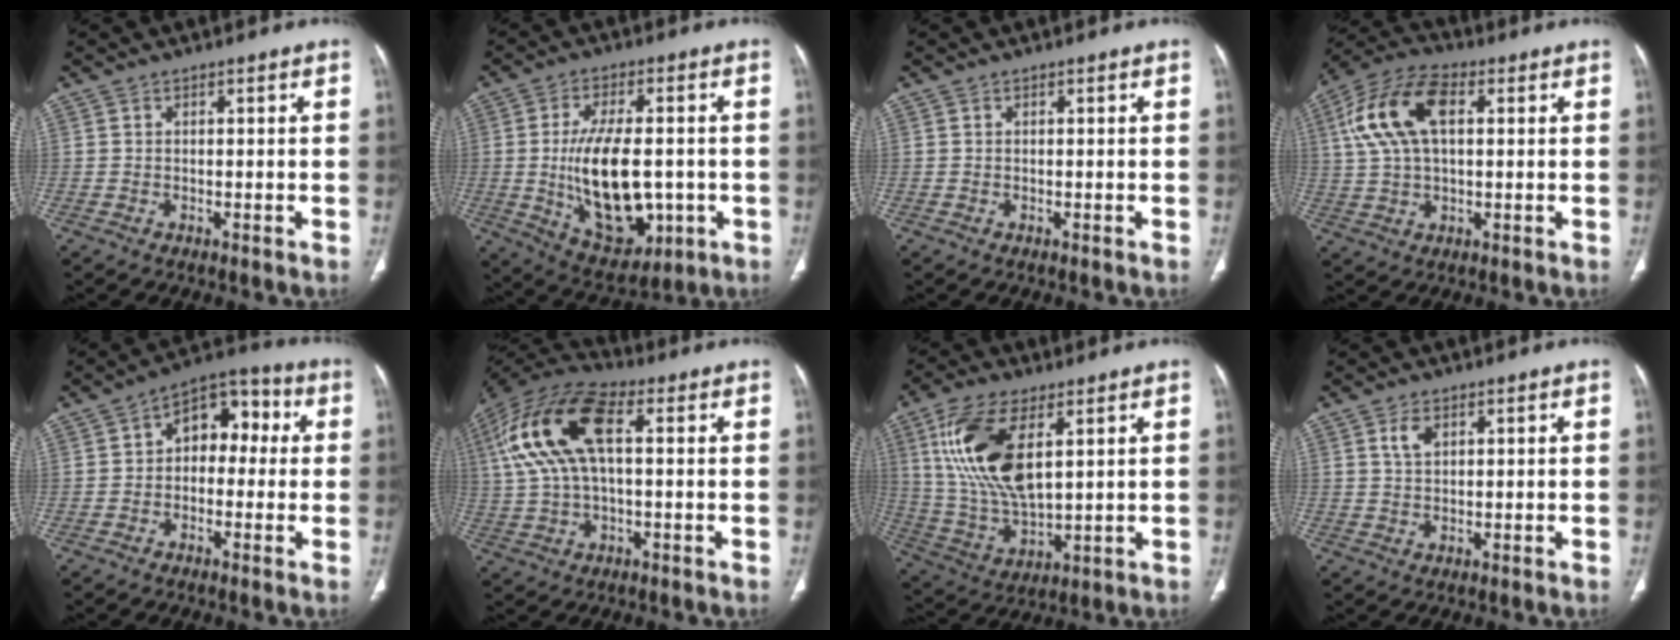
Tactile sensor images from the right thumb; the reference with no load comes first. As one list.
[{"total": 17.4, "force": [-1.7, 8.9, 14.8], "torque": [-0.236, -0.006, -0.008]}, {"total": 0.0}, {"total": 13.9, "force": [3.6, 7.5, 11.2], "torque": [-0.231, 0.024, 0.065]}, {"total": 10.1, "force": [0.9, 6.7, 7.4], "torque": [-0.066, 0.036, -0.002]}, {"total": 17.3, "force": [3.7, 8.0, 14.9], "torque": [-0.309, 0.037, 0.063]}, {"total": 17.3, "force": [5.8, 7.8, 14.3], "torque": [-0.287, -0.021, 0.121]}, {"total": 2.9, "force": [1.3, 1.6, 2.0], "torque": [-0.037, -0.002, 0.030]}]